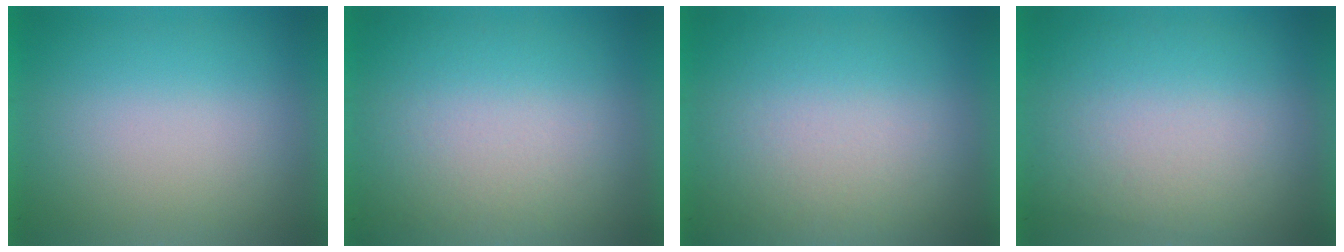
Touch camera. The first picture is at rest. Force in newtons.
{"total": 2.7}
{"total": 2.7}
{"total": 2.6}